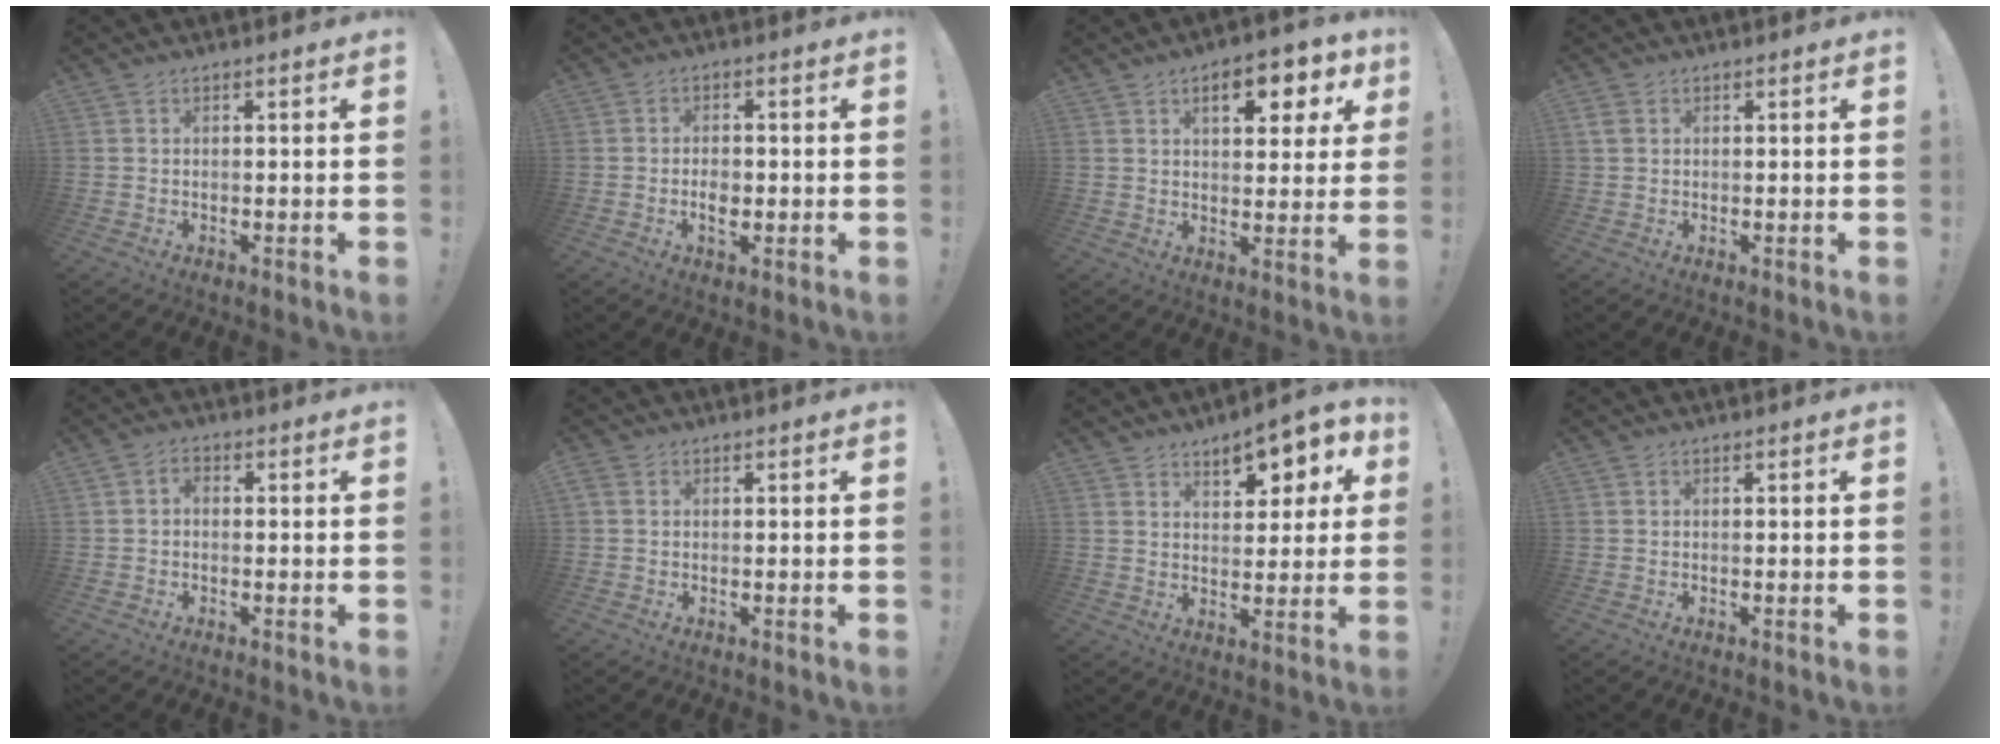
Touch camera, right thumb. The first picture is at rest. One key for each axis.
{"total": 3.9, "fx": -1.5, "fy": 2.5, "fz": 2.7, "tx": -0.047, "ty": 0.004, "tz": -0.027}
{"total": 9.8, "fx": 4.4, "fy": 4.3, "fz": 7.7, "tx": -0.095, "ty": -0.019, "tz": 0.070}
{"total": 2.5, "fx": 0.8, "fy": 1.9, "fz": 1.4, "tx": -0.030, "ty": 0.007, "tz": 0.017}
{"total": 2.2, "fx": -0.9, "fy": 1.6, "fz": 1.2, "tx": -0.025, "ty": 0.011, "tz": -0.016}
{"total": 1.4, "fx": 0.5, "fy": 1.0, "fz": 0.9, "tx": -0.017, "ty": 0.004, "tz": 0.011}
{"total": 9.1, "fx": 5.4, "fy": 4.4, "fz": 5.8, "tx": -0.057, "ty": -0.042, "tz": 0.092}
{"total": 0.0}